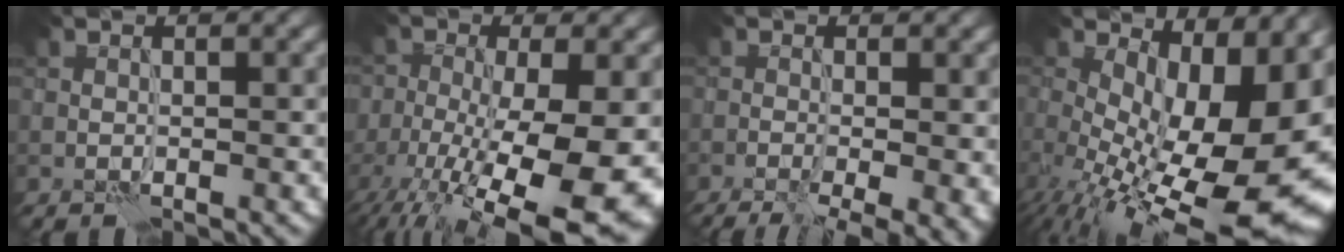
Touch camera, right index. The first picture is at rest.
{"total": 16.9, "force": [-6.4, 7.4, 13.8], "torque": [-0.232, -0.030, -0.088]}
{"total": 8.8, "force": [-3.7, 3.3, 7.3], "torque": [-0.077, -0.007, -0.046]}
{"total": 17.9, "force": [-0.7, 9.2, 15.4], "torque": [-0.183, -0.045, 0.024]}